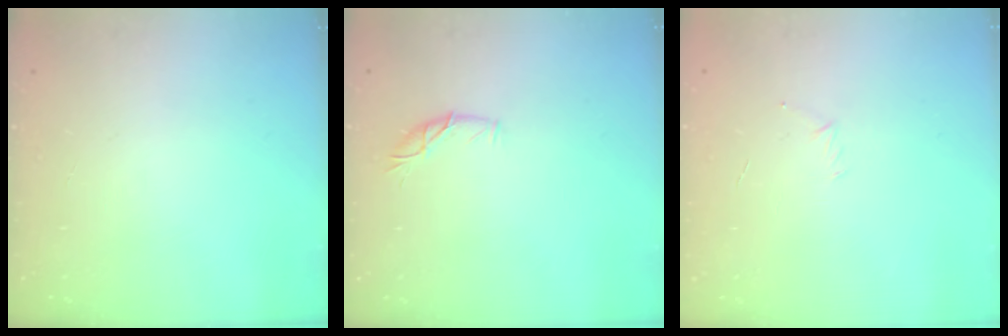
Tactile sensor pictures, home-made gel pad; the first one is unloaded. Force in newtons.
{"total": 6.1, "press": 6.1, "slide": 0.6}
{"total": 2.9, "press": 2.8, "slide": 0.8}